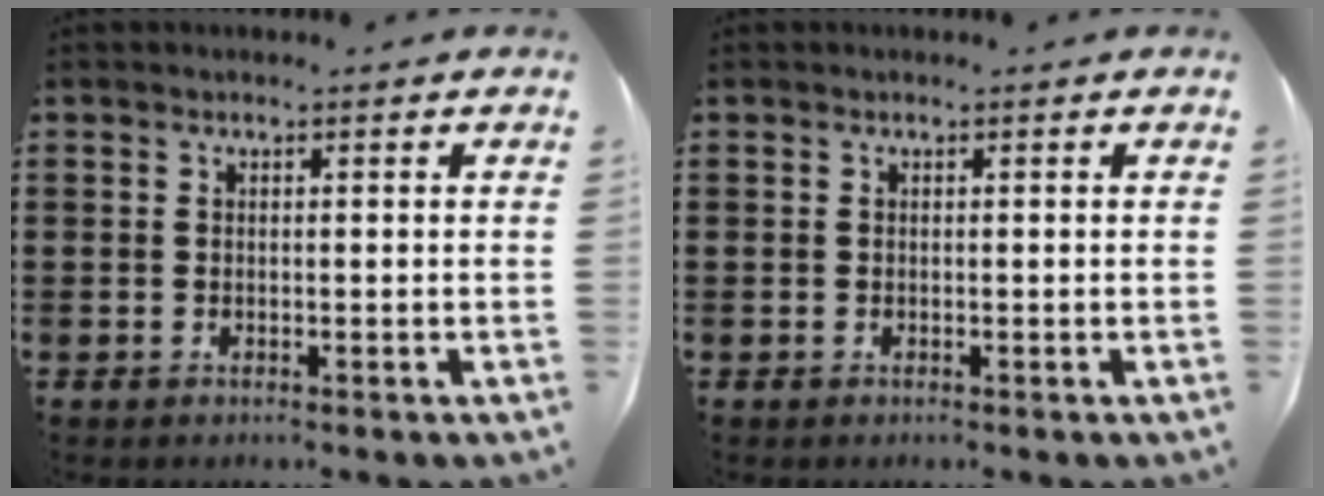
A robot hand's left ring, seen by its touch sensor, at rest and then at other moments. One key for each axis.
{"total": 0.0}